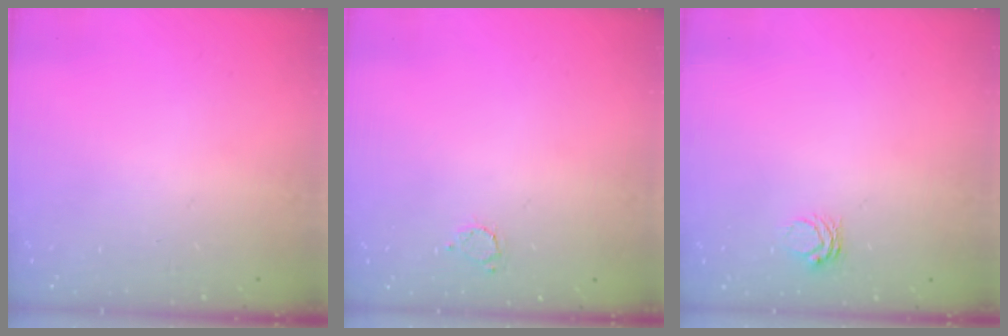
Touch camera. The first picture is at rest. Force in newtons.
{"total": 2.5, "press": 2.5, "slide": 0.3}
{"total": 3.4, "press": 3.4, "slide": 0.4}